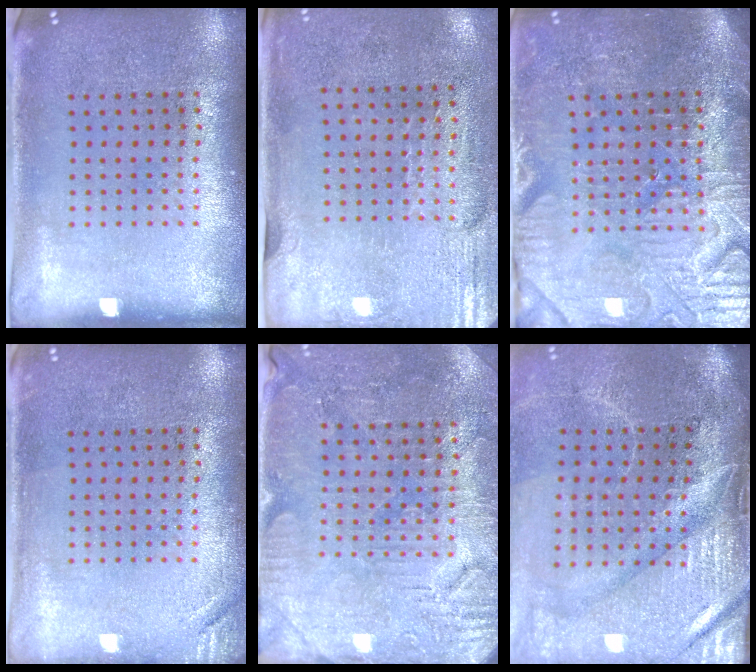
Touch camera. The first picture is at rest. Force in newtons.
{"total": 2.9, "press": 2.4, "slide": 1.6}
{"total": 4.0, "press": 3.9, "slide": 1.2}
{"total": 1.3, "press": 1.3, "slide": 0.3}
{"total": 3.1, "press": 3.1, "slide": 0.6}
{"total": 4.7, "press": 4.0, "slide": 2.5}